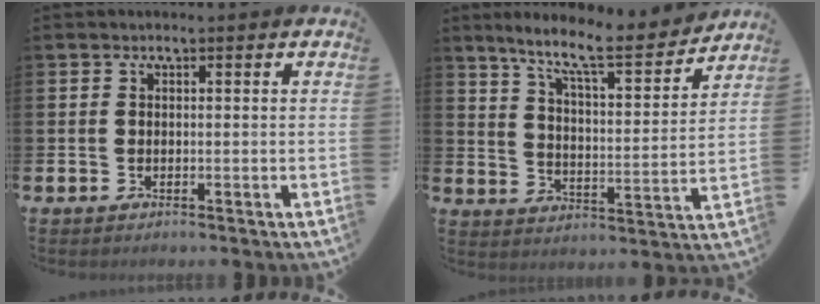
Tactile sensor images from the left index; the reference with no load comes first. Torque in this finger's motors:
{"motor_torque": [0.97, -1.17, 0.67, 0.21]}